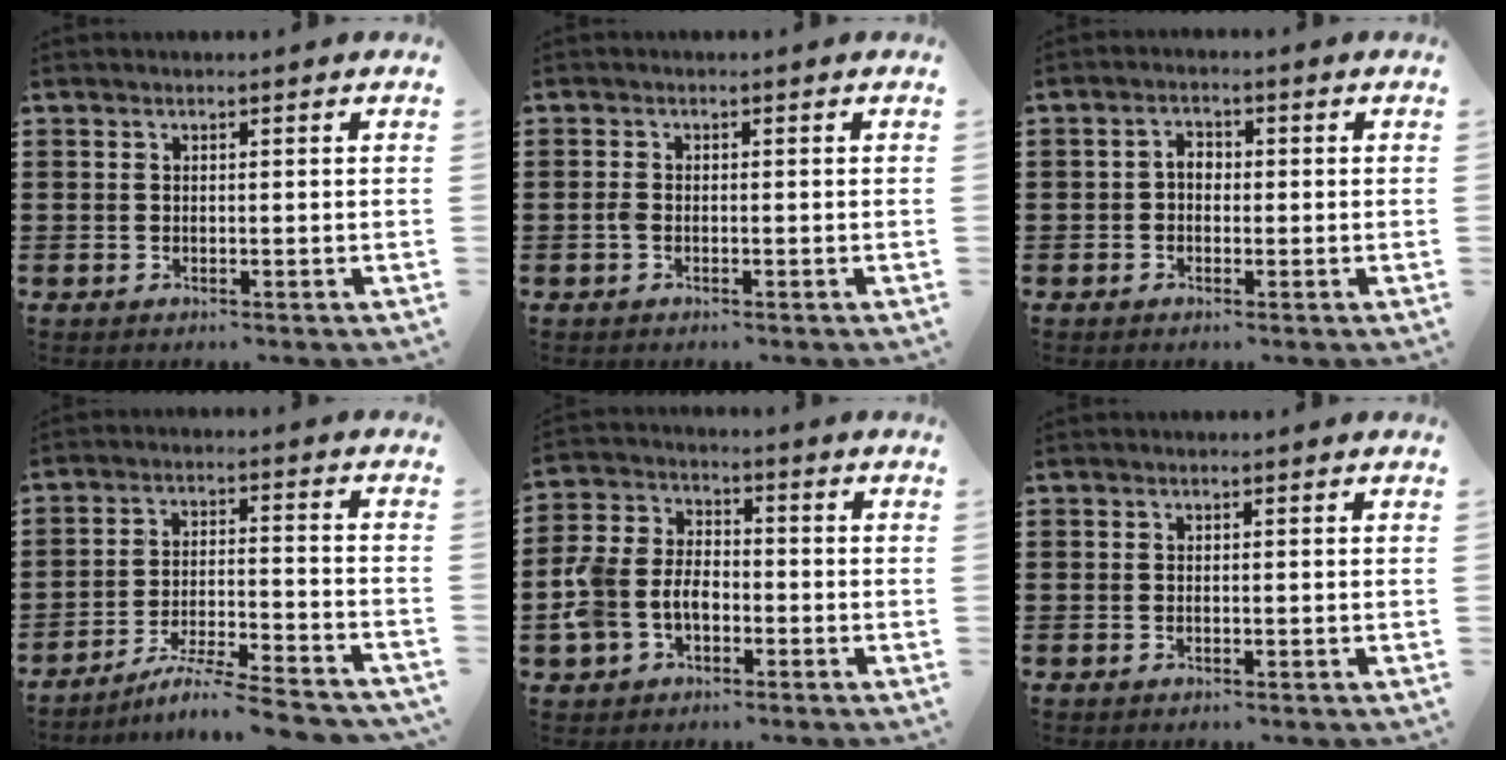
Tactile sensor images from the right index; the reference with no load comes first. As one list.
[{"total": 1.2, "force": [-0.5, 0.6, 0.8], "torque": [-0.025, -0.003, -0.012]}, {"total": 2.0, "force": [-0.5, 1.3, 1.4], "torque": [-0.028, 0.006, -0.012]}, {"total": 6.7, "force": [-6.1, -0.3, 2.9], "torque": [-0.050, -0.008, -0.117]}, {"total": 6.7, "force": [-2.3, 5.0, 3.9], "torque": [-0.117, 0.003, -0.054]}, {"total": 0.0}]